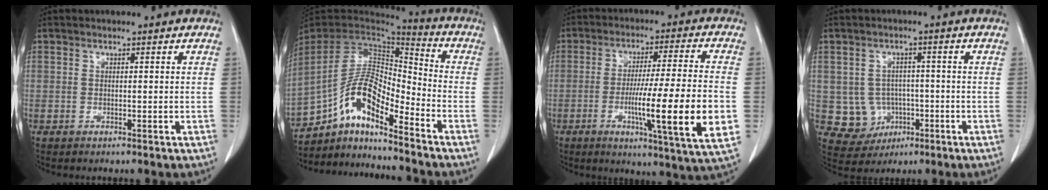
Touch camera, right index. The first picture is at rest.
{"total": 13.5, "force": [-8.6, 3.8, 9.6], "torque": [-0.188, 0.028, -0.157]}
{"total": 17.0, "force": [-3.6, -0.5, 16.6], "torque": [-0.239, -0.018, -0.056]}
{"total": 6.4, "force": [-1.0, 6.2, 1.5], "torque": [-0.026, 0.009, -0.003]}